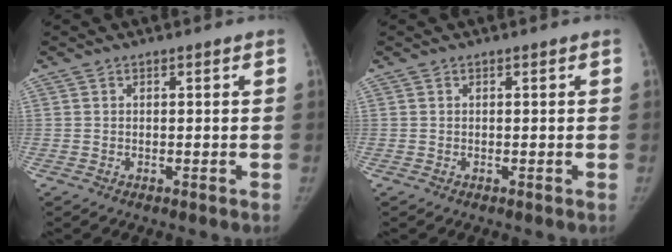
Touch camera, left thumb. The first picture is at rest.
{"total": 0.0}